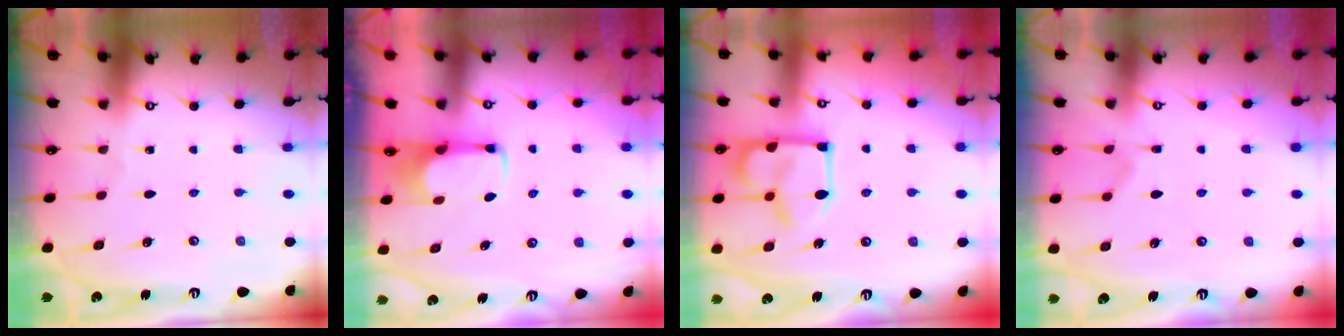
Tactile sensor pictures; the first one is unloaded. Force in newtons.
{"total": 2.8, "press": 2.8, "slide": 0.5}
{"total": 12.1, "press": 12.1, "slide": 1.1}
{"total": 2.3, "press": 1.9, "slide": 1.3}